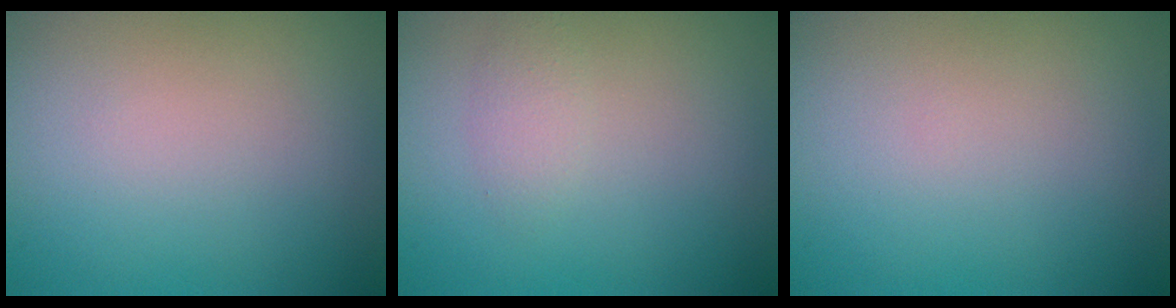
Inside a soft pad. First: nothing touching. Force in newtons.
{"total": 1.1, "press": 1.1, "slide": 0.1}
{"total": 0.0}